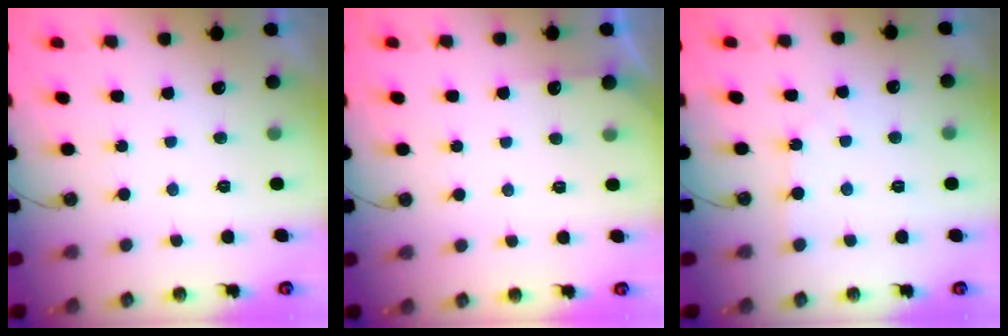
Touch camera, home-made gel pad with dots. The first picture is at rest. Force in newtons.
{"total": 3.4, "press": 3.4, "slide": 0.5}
{"total": 3.0, "press": 2.9, "slide": 0.4}